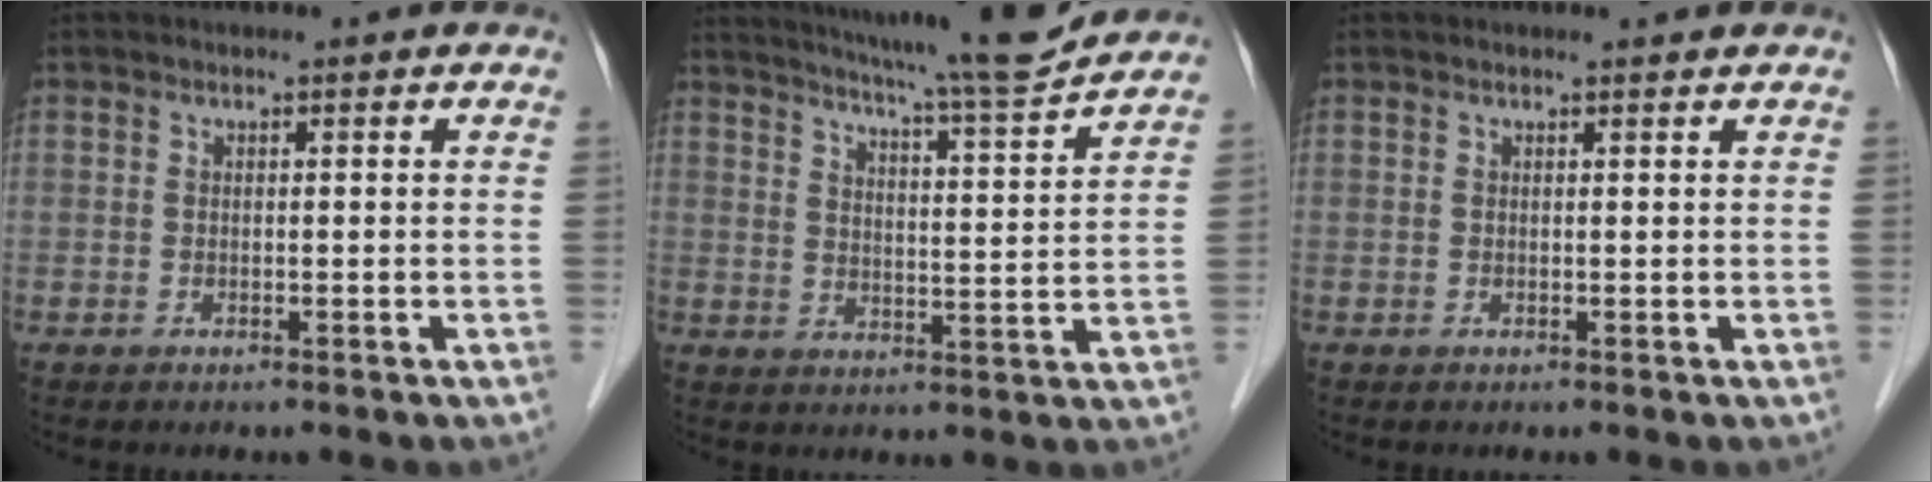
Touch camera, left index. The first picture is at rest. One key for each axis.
{"total": 14.4, "fx": 13.2, "fy": -0.9, "fz": 5.5, "tx": -0.094, "ty": -0.023, "tz": 0.184}
{"total": 1.0, "fx": 1.0, "fy": -0.1, "fz": 0.1, "tx": -0.011, "ty": -0.002, "tz": 0.012}